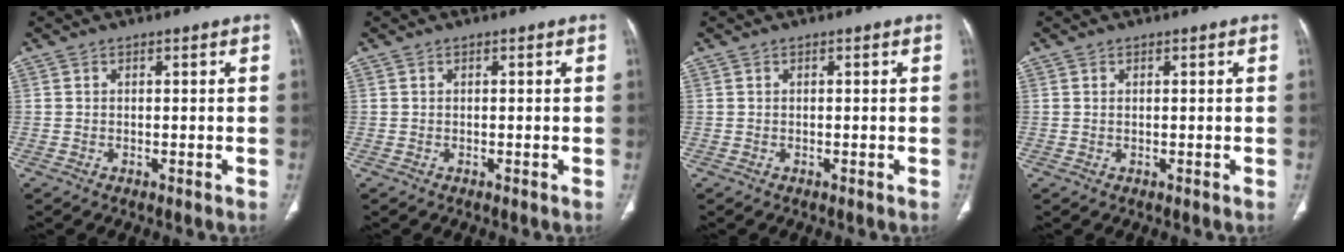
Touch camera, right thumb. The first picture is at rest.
{"total": 0.0}
{"total": 0.0}
{"total": 0.0}